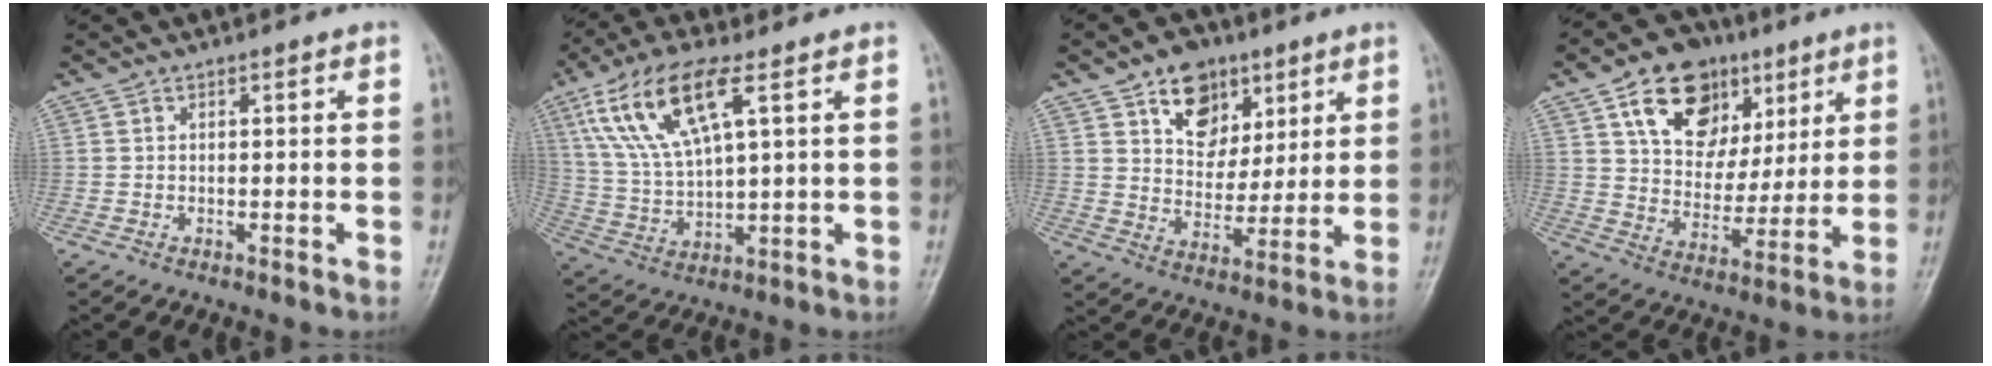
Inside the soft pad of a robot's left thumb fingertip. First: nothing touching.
{"total": 13.9, "force": [6.0, 4.6, 11.7], "torque": [-0.242, -0.007, 0.121]}
{"total": 11.1, "force": [6.1, 7.9, 5.0], "torque": [-0.043, -0.028, 0.102]}
{"total": 16.9, "force": [8.1, 11.8, 8.9], "torque": [-0.099, -0.019, 0.139]}